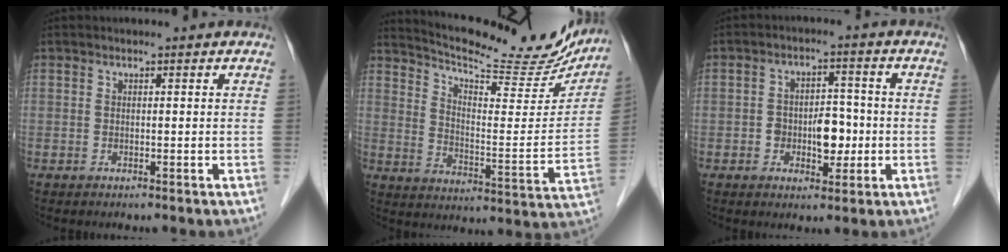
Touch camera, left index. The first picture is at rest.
{"total": 21.9, "force": [20.1, 4.1, 7.8], "torque": [-0.121, -0.038, 0.271]}
{"total": 5.9, "force": [-1.2, 3.3, 4.7], "torque": [-0.073, 0.012, -0.016]}